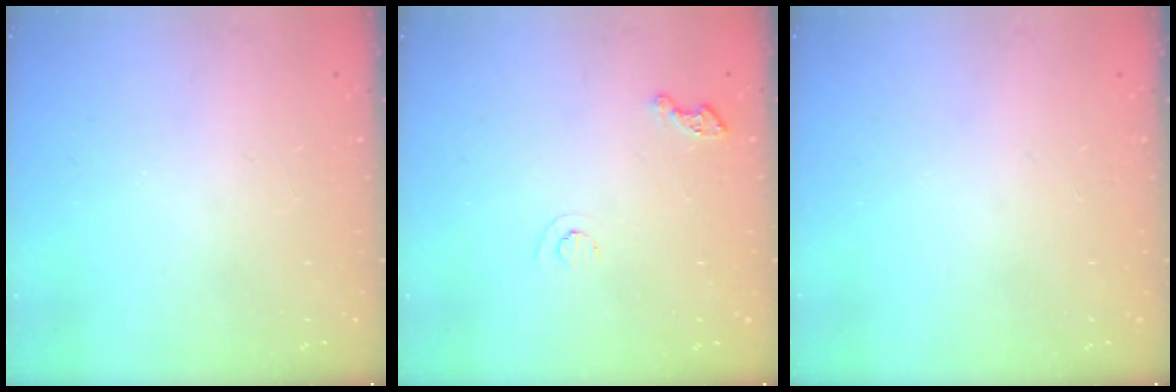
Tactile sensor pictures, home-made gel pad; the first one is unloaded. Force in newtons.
{"total": 4.8, "press": 4.7, "slide": 0.7}
{"total": 0.0}